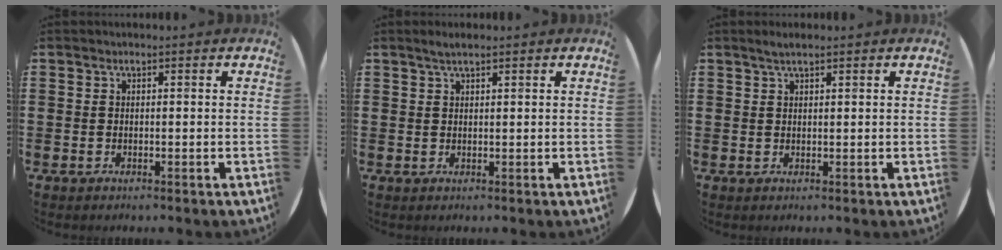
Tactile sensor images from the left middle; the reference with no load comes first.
{"total": 1.4, "force": [1.1, 0.1, 0.8], "torque": [-0.018, 0.002, 0.020]}
{"total": 1.4, "force": [1.1, 0.1, 0.8], "torque": [-0.016, 0.003, 0.019]}